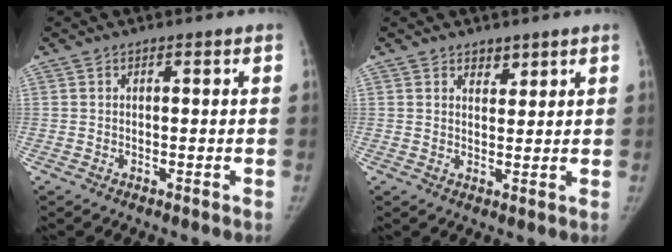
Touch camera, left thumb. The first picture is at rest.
{"total": 2.3, "force": [1.9, 1.3, 0.6], "torque": [0.010, -0.012, 0.027]}